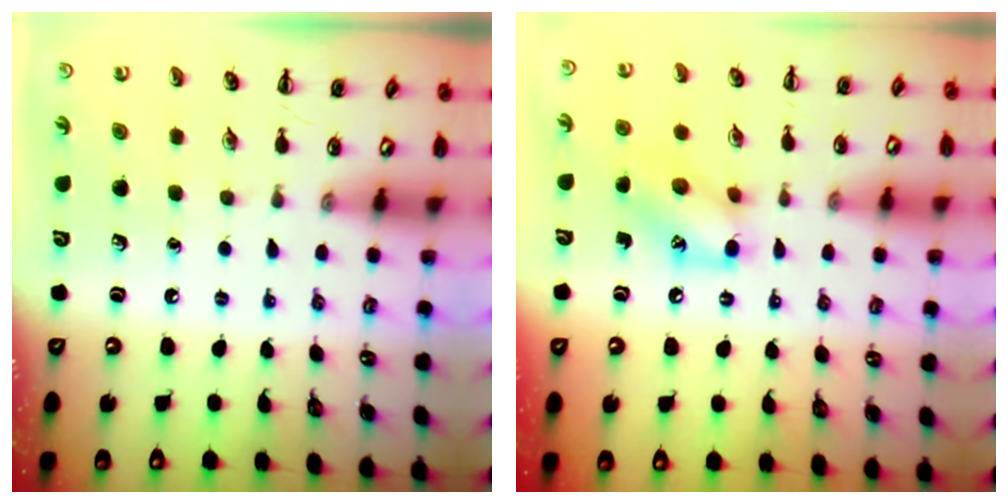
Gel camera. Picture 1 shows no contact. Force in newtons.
{"total": 11.3, "press": 11.2, "slide": 1.5}